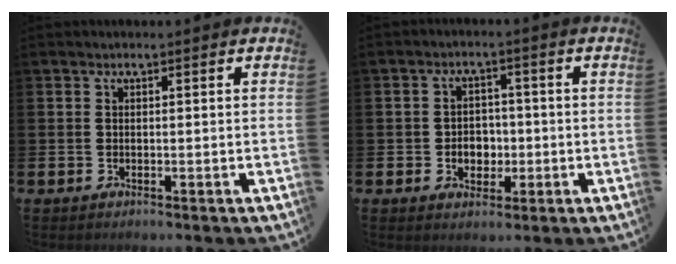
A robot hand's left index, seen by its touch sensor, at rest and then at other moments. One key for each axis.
{"total": 3.2, "fx": -0.6, "fy": 2.8, "fz": 1.5, "tx": -0.026, "ty": 0.001, "tz": -0.019}